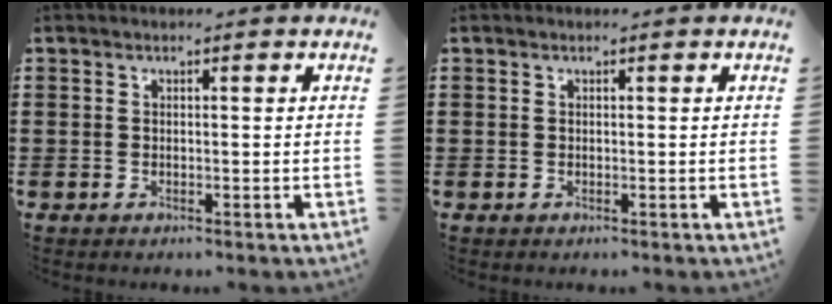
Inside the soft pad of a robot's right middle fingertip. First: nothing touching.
{"total": 0.0}